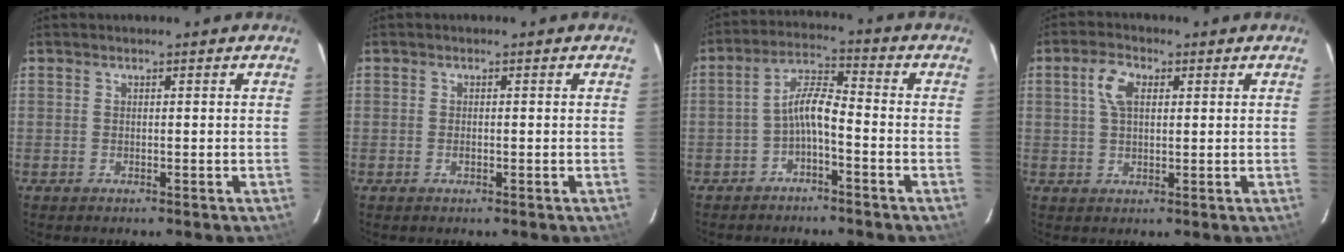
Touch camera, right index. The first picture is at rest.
{"total": 0.8, "force": [-0.3, 0.4, 0.6], "torque": [-0.012, 0.002, -0.006]}
{"total": 5.4, "force": [-2.7, 1.3, 4.5], "torque": [-0.100, 0.018, -0.050]}
{"total": 4.9, "force": [1.5, 2.8, 3.8], "torque": [-0.075, 0.015, 0.028]}